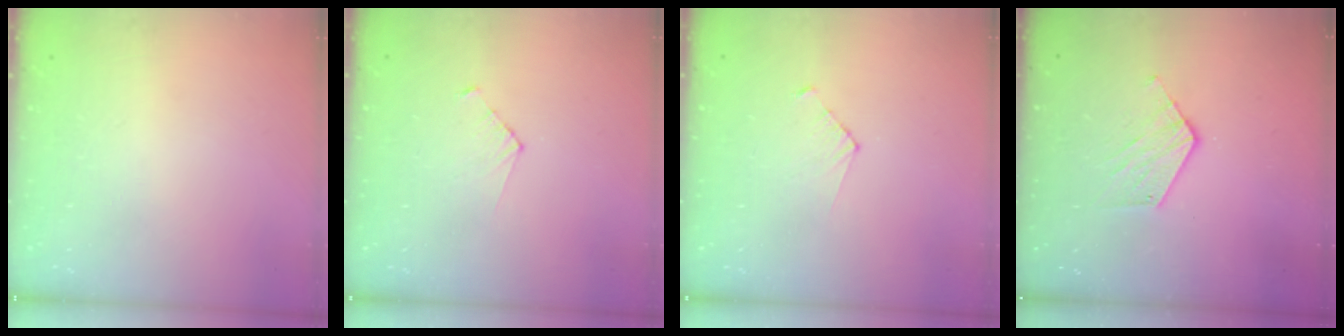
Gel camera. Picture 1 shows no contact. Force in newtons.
{"total": 2.8, "press": 2.8, "slide": 0.2}
{"total": 2.8, "press": 2.8, "slide": 0.2}
{"total": 7.1, "press": 7.1, "slide": 0.3}